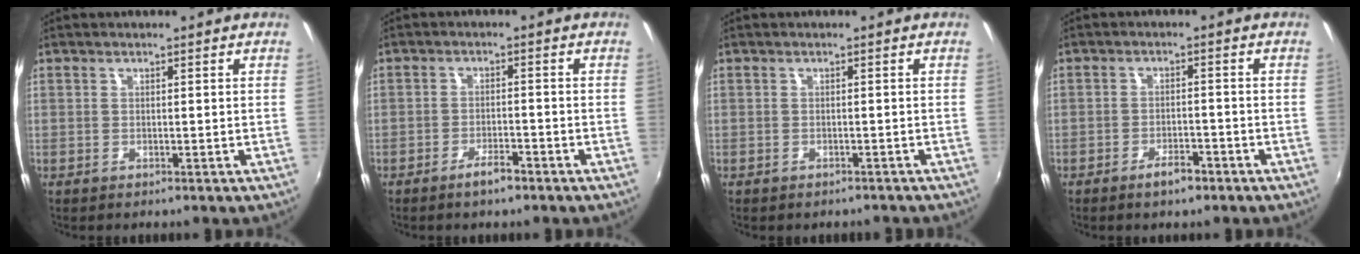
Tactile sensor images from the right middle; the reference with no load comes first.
{"total": 3.3, "force": [-2.5, 0.9, 1.9], "torque": [-0.045, -0.001, -0.044]}
{"total": 2.5, "force": [-2.2, 1.0, 0.8], "torque": [-0.017, -0.012, -0.027]}
{"total": 3.6, "force": [-2.6, 1.4, 2.1], "torque": [-0.045, -0.002, -0.042]}